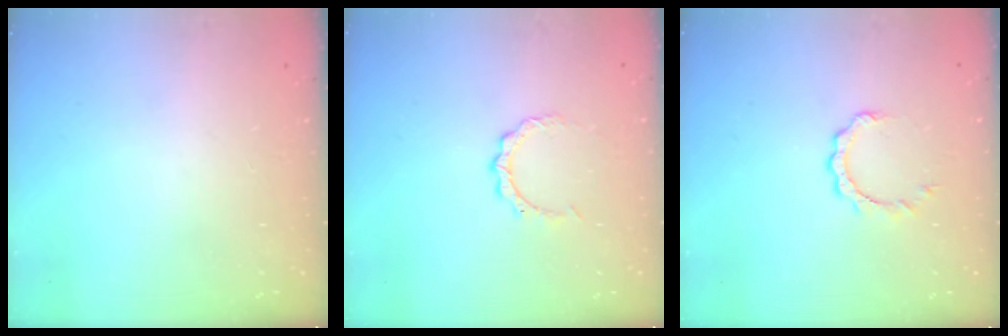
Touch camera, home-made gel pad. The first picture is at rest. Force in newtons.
{"total": 3.6, "press": 3.6, "slide": 0.2}
{"total": 4.6, "press": 4.6, "slide": 0.3}